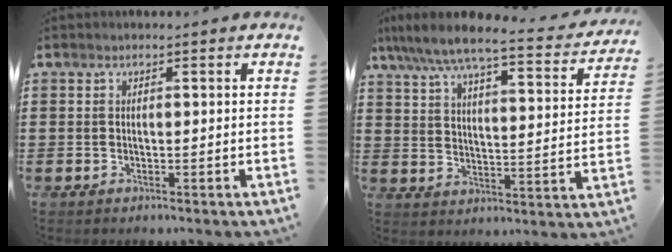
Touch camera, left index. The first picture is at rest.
{"total": 6.5, "force": [5.7, 0.2, 3.2], "torque": [-0.088, -0.039, 0.093]}